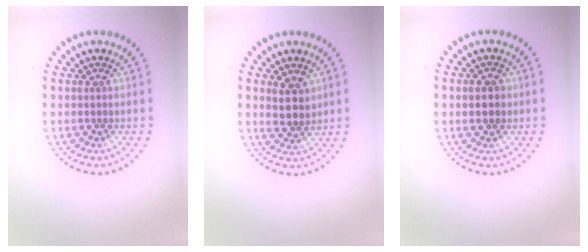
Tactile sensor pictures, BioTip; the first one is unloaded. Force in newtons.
{"total": 2.2, "press": 2.0, "slide": 1.0}
{"total": 2.1, "press": 2.1, "slide": 0.3}